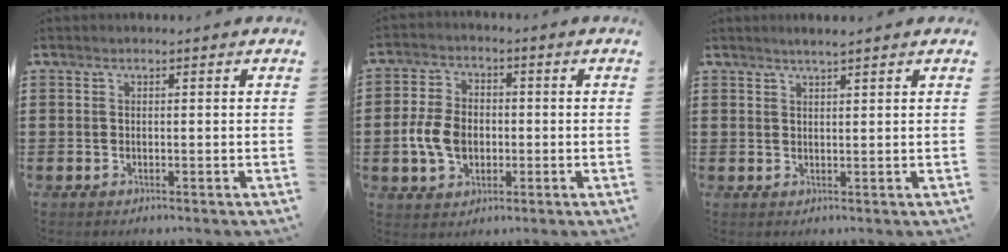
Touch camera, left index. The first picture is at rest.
{"total": 7.0, "force": [-1.2, 5.0, 4.8], "torque": [-0.117, 0.005, -0.028]}
{"total": 1.8, "force": [1.6, -0.1, 0.9], "torque": [-0.019, 0.003, 0.029]}